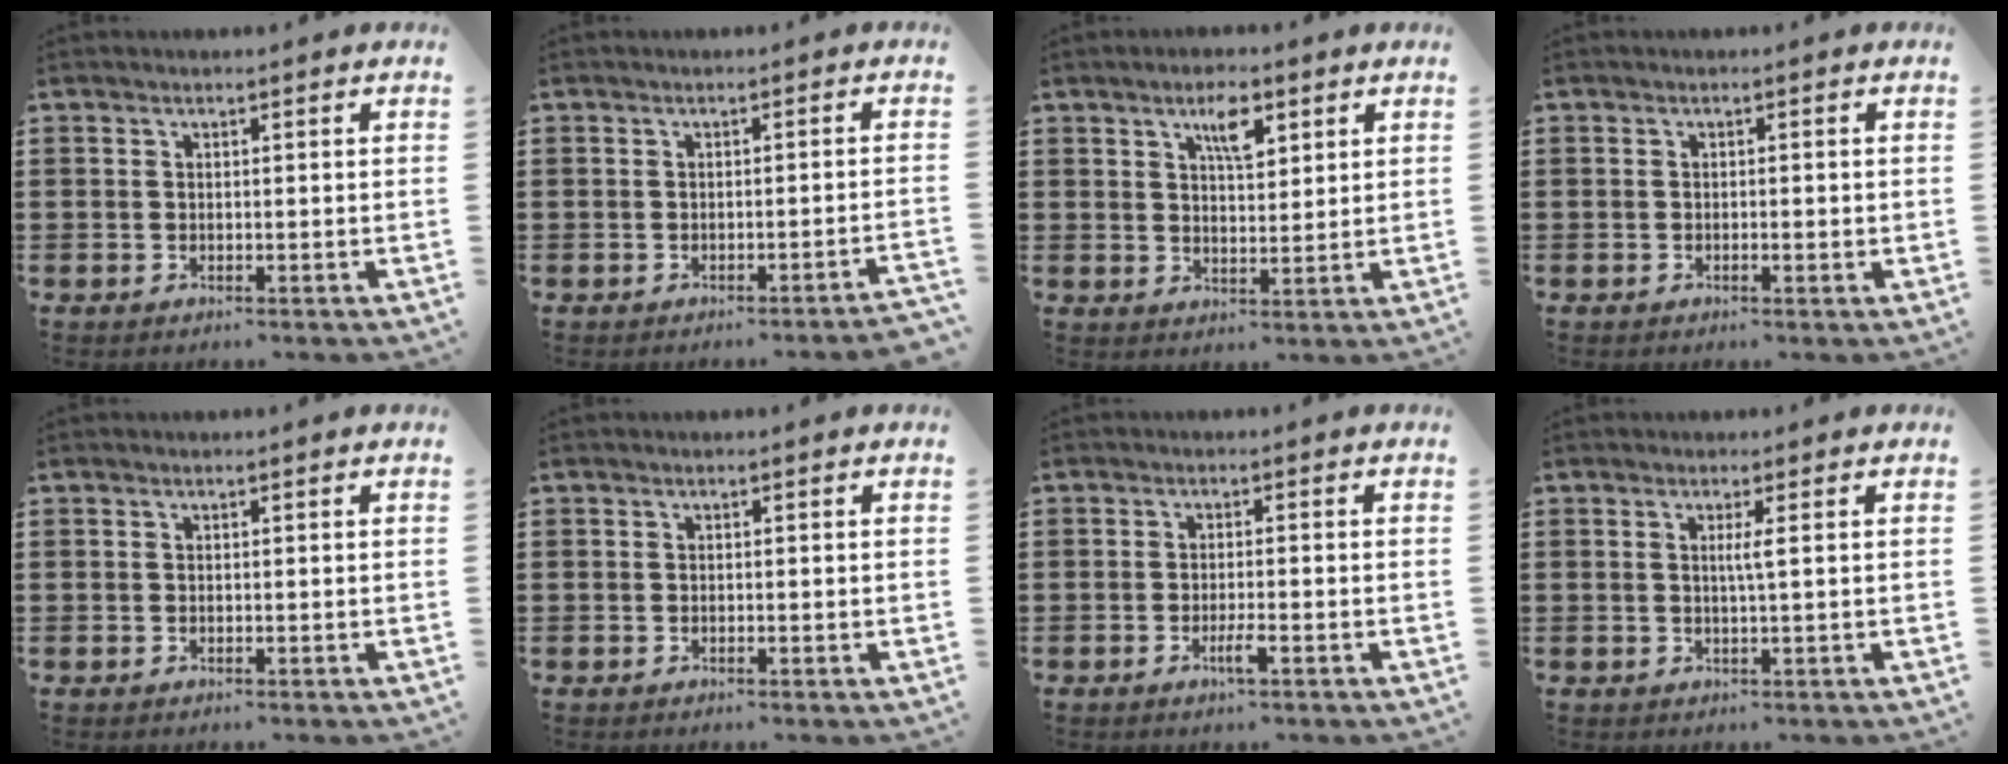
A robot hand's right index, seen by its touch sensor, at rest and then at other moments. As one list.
[{"total": 1.2, "force": [-1.0, -0.2, 0.6], "torque": [-0.011, -0.002, -0.018]}, {"total": 5.0, "force": [2.9, 1.8, 3.7], "torque": [-0.057, -0.002, 0.044]}, {"total": 0.8, "force": [-0.2, 0.2, 0.7], "torque": [-0.014, -0.003, -0.003]}, {"total": 0.0}, {"total": 0.0}, {"total": 2.6, "force": [-1.3, 0.2, 2.2], "torque": [-0.045, -0.004, -0.025]}, {"total": 1.9, "force": [0.3, -0.4, 1.9], "torque": [-0.036, -0.005, 0.001]}]